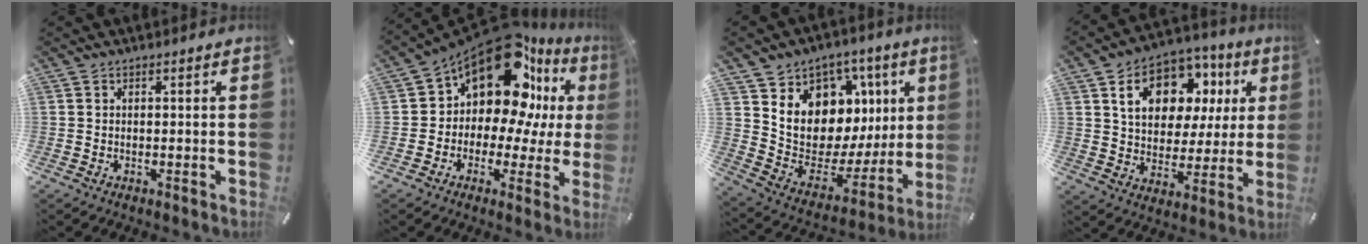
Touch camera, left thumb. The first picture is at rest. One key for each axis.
{"total": 18.0, "fx": 10.6, "fy": 10.1, "fz": 10.5, "tx": -0.195, "ty": -0.100, "tz": 0.181}
{"total": 10.5, "fx": 4.1, "fy": 9.1, "fz": 3.2, "tx": -0.041, "ty": -0.073, "tz": 0.081}
{"total": 14.9, "fx": 6.6, "fy": 10.9, "fz": 7.6, "tx": -0.127, "ty": -0.018, "tz": 0.123}